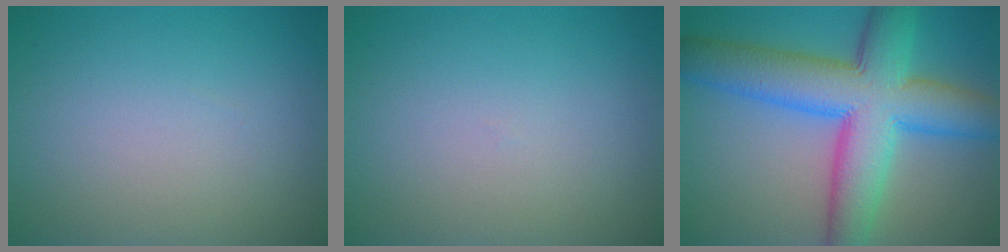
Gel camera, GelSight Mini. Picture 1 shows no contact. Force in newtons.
{"total": 0.0}
{"total": 11.1, "press": 11.1, "slide": 0.2}